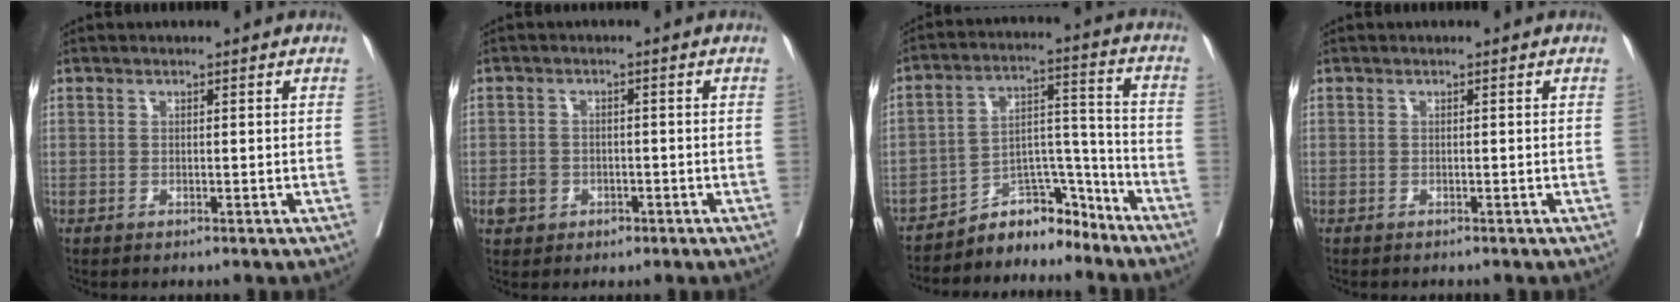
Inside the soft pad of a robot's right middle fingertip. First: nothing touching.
{"total": 3.2, "force": [-1.3, 2.6, 1.2], "torque": [-0.019, 0.009, -0.010]}
{"total": 8.6, "force": [-8.2, 2.4, 0.7], "torque": [0.001, 0.056, -0.142]}
{"total": 0.8, "force": [-0.8, 0.2, 0.2], "torque": [-0.006, -0.001, -0.014]}